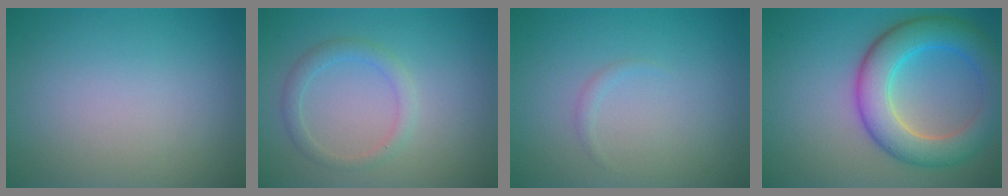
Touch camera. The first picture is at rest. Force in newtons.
{"total": 1.9, "press": 1.9, "slide": 0.1}
{"total": 0.6, "press": 0.5, "slide": 0.1}
{"total": 7.3, "press": 7.3, "slide": 0.1}